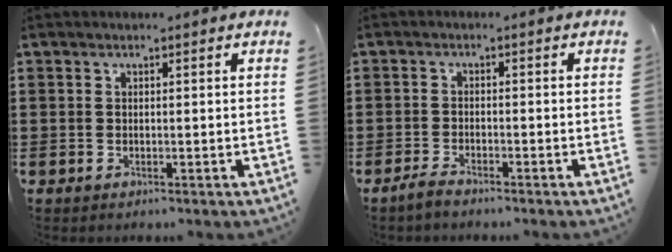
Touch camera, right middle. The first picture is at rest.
{"total": 2.0, "force": [-1.8, 0.1, 0.8], "torque": [-0.023, -0.001, -0.037]}